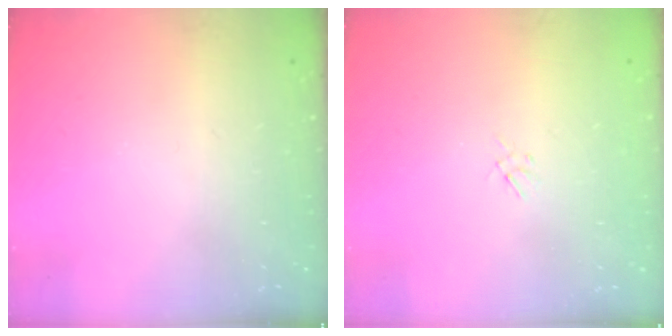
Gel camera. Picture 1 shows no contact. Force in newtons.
{"total": 1.0, "press": 0.9, "slide": 0.4}